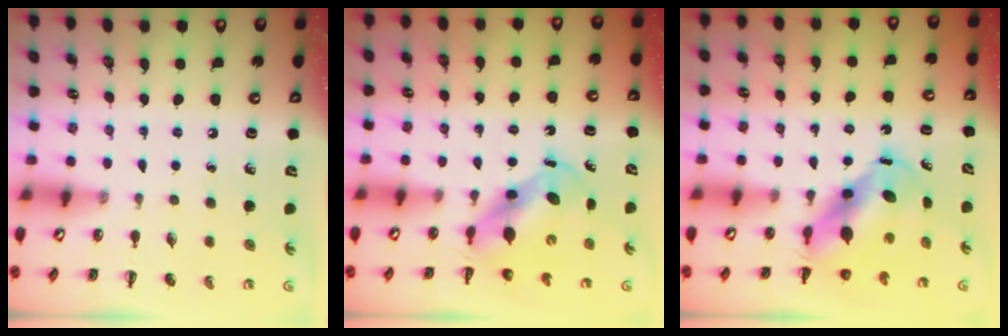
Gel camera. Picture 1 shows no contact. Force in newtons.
{"total": 5.5, "press": 5.4, "slide": 0.6}
{"total": 6.8, "press": 6.6, "slide": 1.5}